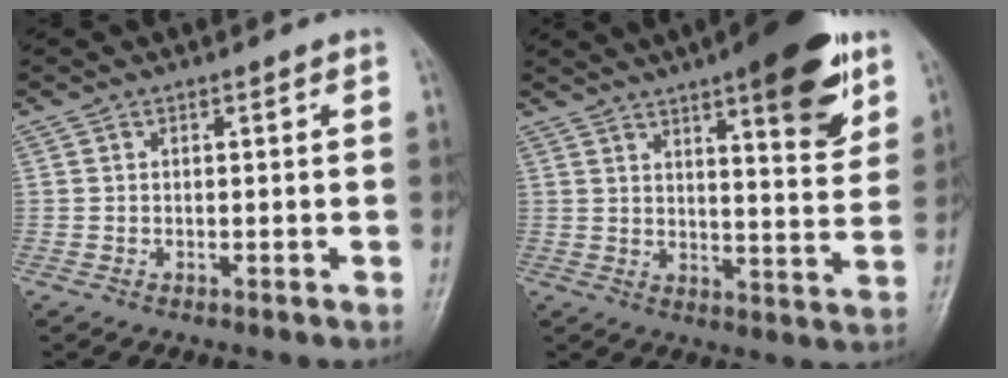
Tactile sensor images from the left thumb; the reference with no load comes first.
{"total": 15.8, "force": [9.0, 4.2, 12.3], "torque": [-0.139, -0.043, 0.122]}